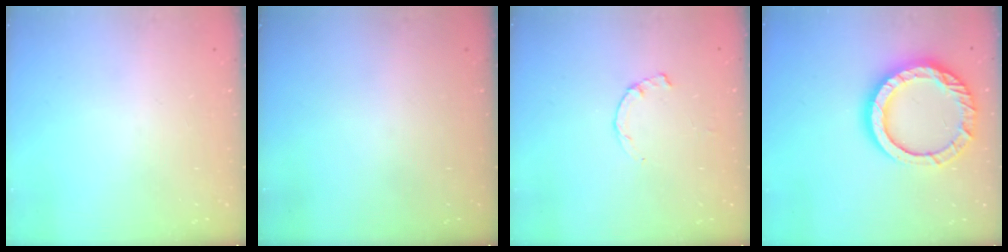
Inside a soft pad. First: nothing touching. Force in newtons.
{"total": 0.0}
{"total": 1.2, "press": 1.1, "slide": 0.3}
{"total": 17.4, "press": 17.3, "slide": 1.8}